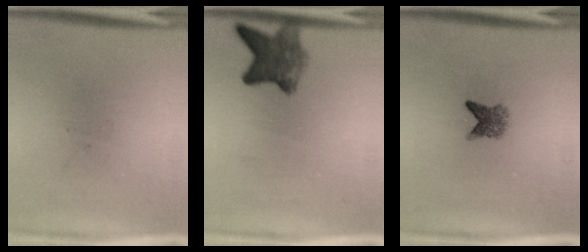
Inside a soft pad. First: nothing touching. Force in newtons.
{"total": 6.2}
{"total": 2.7}